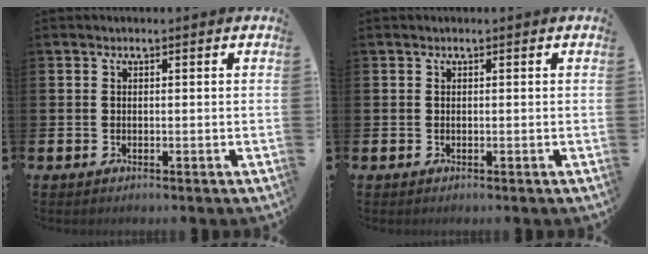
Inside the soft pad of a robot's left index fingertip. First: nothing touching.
{"total": 0.0}